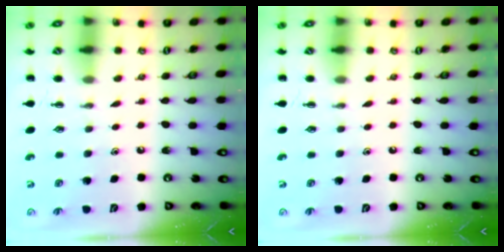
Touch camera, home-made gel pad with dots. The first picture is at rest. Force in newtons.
{"total": 0.0}